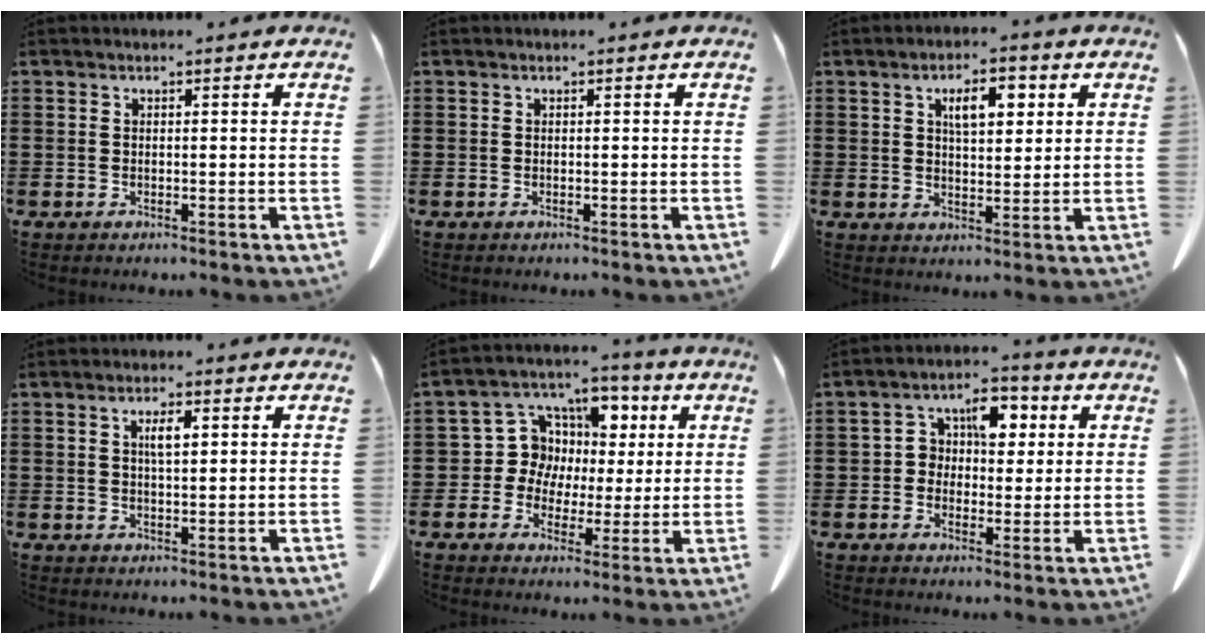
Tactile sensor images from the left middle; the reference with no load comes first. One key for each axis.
{"total": 0.0}
{"total": 5.5, "fx": 2.5, "fy": 2.3, "fz": 4.4, "tx": -0.068, "ty": 0.002, "tz": 0.035}
{"total": 2.8, "fx": 0.9, "fy": 0.8, "fz": 2.6, "tx": -0.044, "ty": 0.003, "tz": 0.011}
{"total": 8.9, "fx": 1.7, "fy": 8.3, "fz": 2.8, "tx": -0.088, "ty": -0.005, "tz": 0.034}
{"total": 6.4, "fx": 1.7, "fy": 4.6, "fz": 4.1, "tx": -0.089, "ty": 0.014, "tz": 0.025}